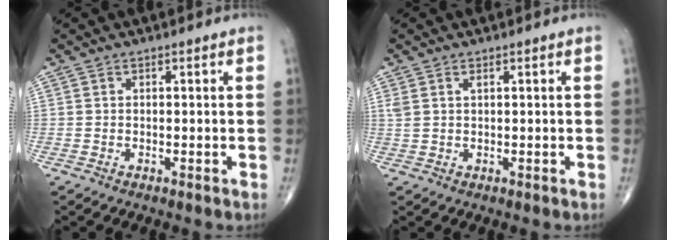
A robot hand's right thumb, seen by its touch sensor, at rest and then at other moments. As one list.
[{"total": 1.8, "force": [0.9, 0.7, 1.4], "torque": [-0.036, 0.009, 0.025]}]